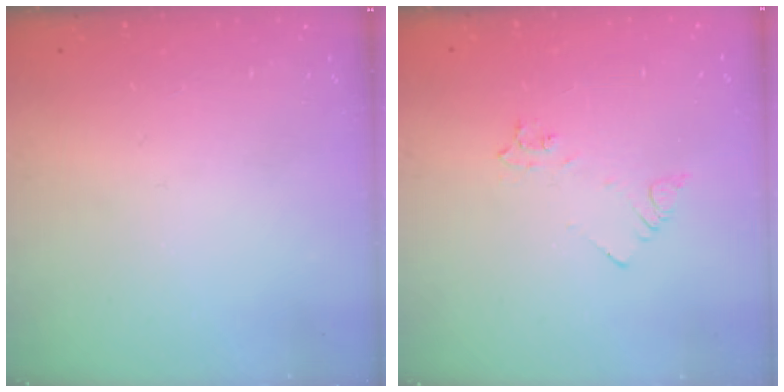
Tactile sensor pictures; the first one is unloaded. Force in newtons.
{"total": 3.3, "press": 3.2, "slide": 0.5}